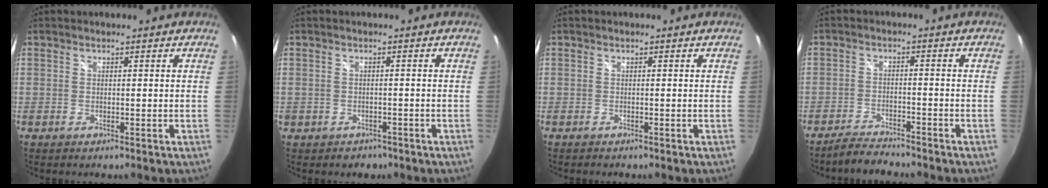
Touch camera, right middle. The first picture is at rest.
{"total": 2.9, "force": [-1.6, 2.3, 0.6], "torque": [-0.020, -0.004, -0.019]}
{"total": 0.0}
{"total": 4.8, "force": [-4.6, 0.6, 1.3], "torque": [-0.046, -0.005, -0.082]}